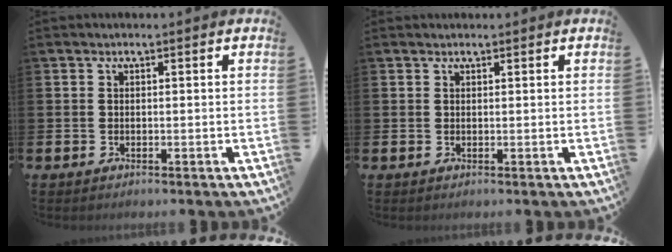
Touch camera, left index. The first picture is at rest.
{"total": 0.7, "force": [0.6, 0.2, 0.0], "torque": [0.016, -0.006, 0.008]}